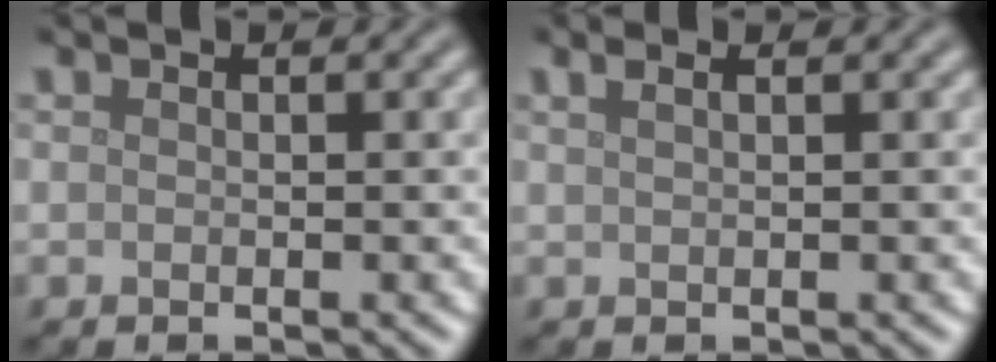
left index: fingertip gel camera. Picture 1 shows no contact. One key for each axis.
{"total": 2.1, "fx": 1.3, "fy": 0.9, "fz": 1.4, "tx": -0.011, "ty": 0.001, "tz": 0.000}